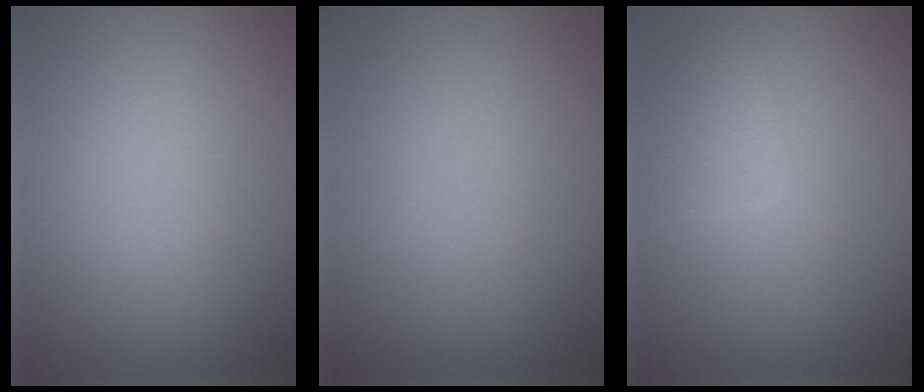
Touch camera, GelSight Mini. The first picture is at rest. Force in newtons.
{"total": 0.0}
{"total": 2.5, "press": 2.5, "slide": 0.1}